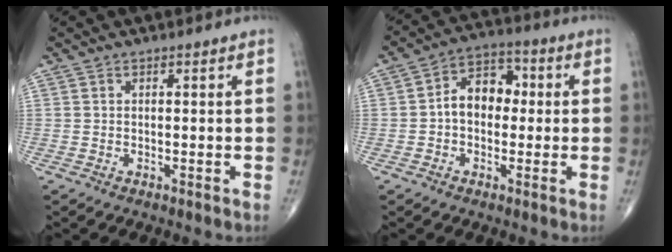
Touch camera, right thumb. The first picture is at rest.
{"total": 8.6, "force": [0.0, 6.1, 6.0], "torque": [-0.071, 0.030, -0.012]}